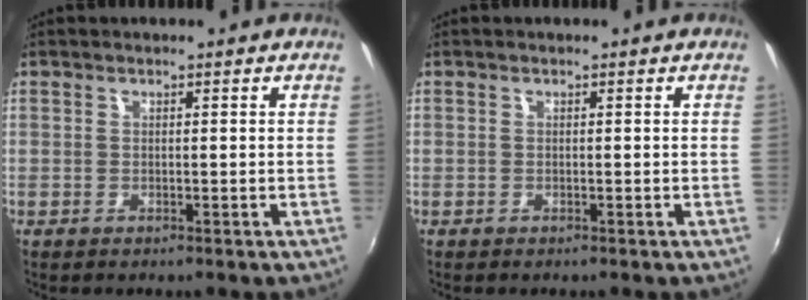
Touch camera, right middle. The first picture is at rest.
{"total": 0.0}